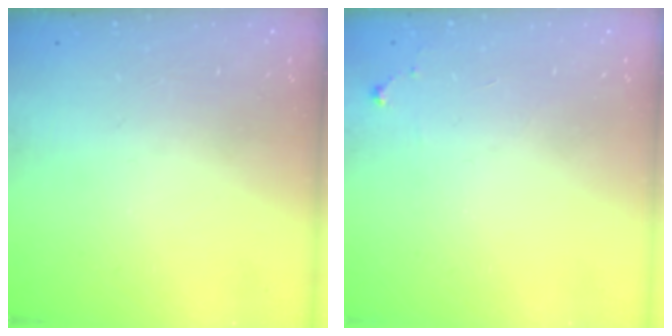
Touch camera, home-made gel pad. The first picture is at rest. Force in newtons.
{"total": 4.9, "press": 4.9, "slide": 0.7}